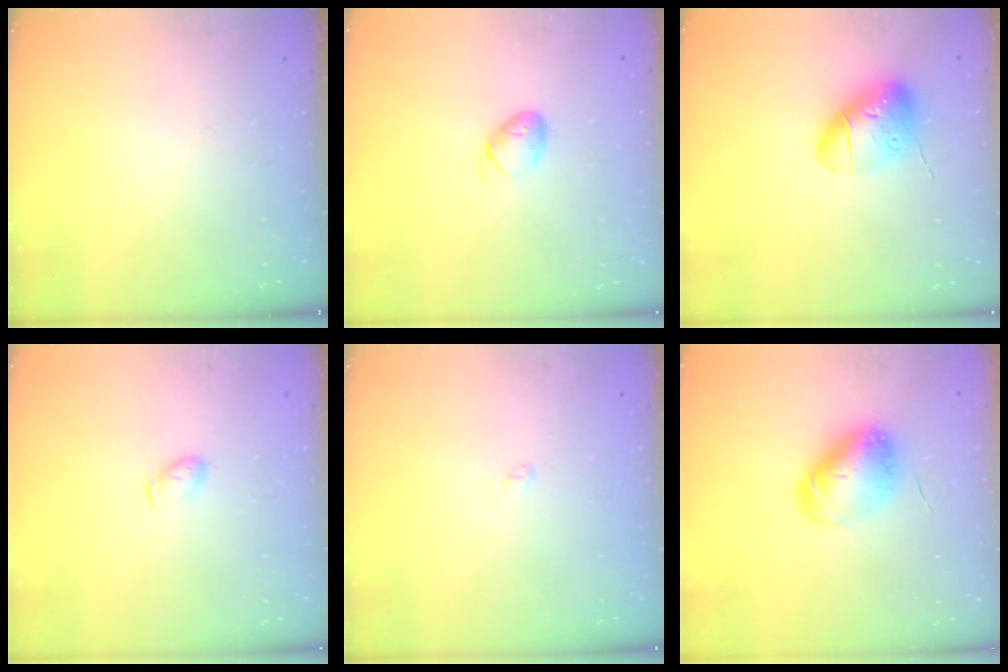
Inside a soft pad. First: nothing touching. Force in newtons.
{"total": 6.6, "press": 6.5, "slide": 1.1}
{"total": 12.4, "press": 12.3, "slide": 2.1}
{"total": 3.9, "press": 3.8, "slide": 0.8}
{"total": 2.2, "press": 2.2, "slide": 0.2}
{"total": 9.3, "press": 9.3, "slide": 1.3}